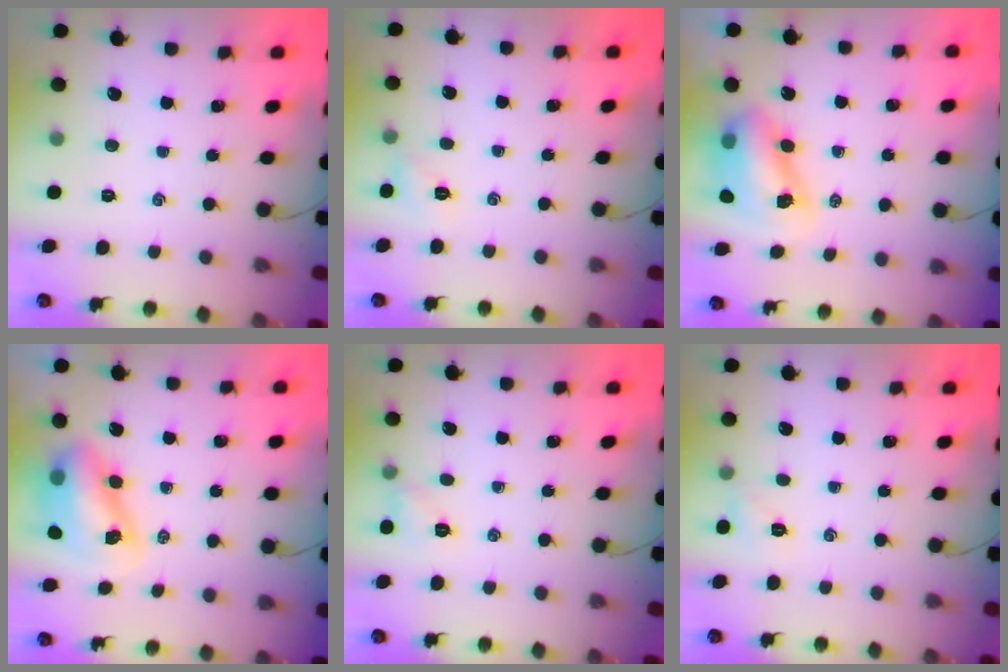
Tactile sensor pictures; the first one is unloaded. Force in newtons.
{"total": 2.9, "press": 2.8, "slide": 0.5}
{"total": 8.9, "press": 8.6, "slide": 2.2}
{"total": 9.0, "press": 8.8, "slide": 2.1}
{"total": 5.6, "press": 5.5, "slide": 1.3}
{"total": 5.6, "press": 5.3, "slide": 1.6}